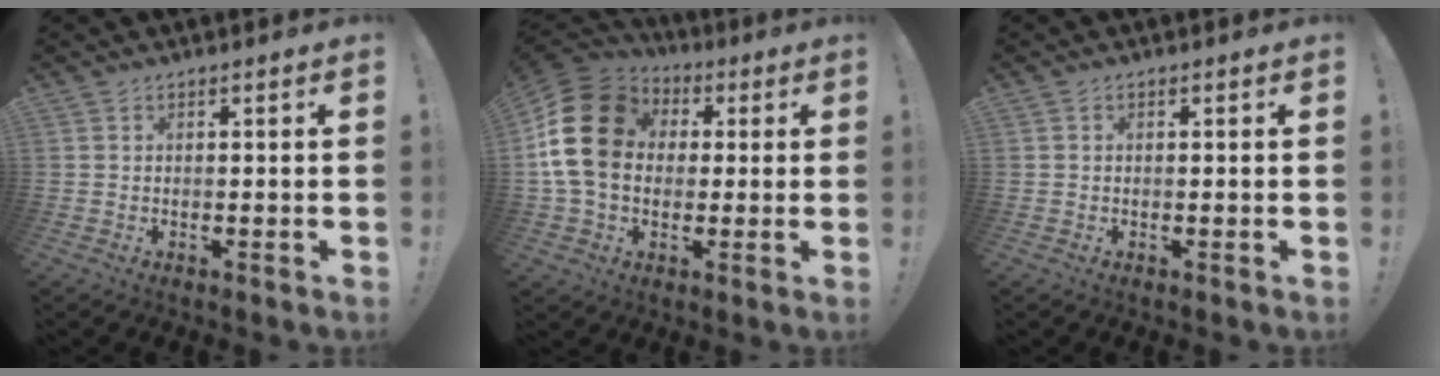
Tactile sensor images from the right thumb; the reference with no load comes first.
{"total": 19.0, "force": [2.4, 14.4, 12.1], "torque": [-0.228, 0.009, 0.046]}
{"total": 0.0}